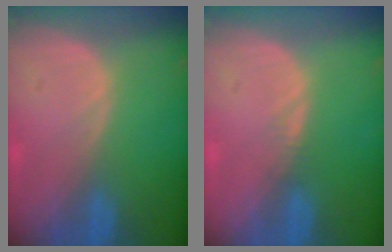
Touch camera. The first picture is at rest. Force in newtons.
{"total": 0.8, "press": 0.8, "slide": 0.1}